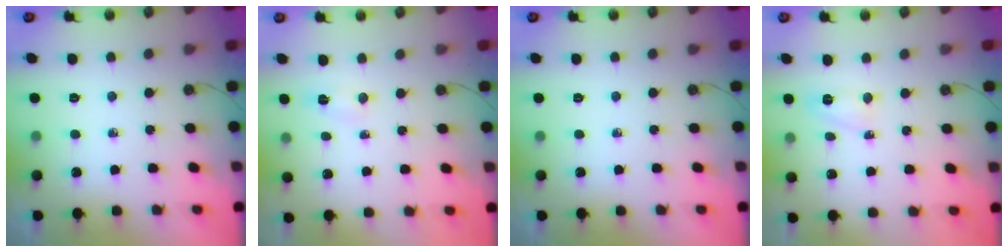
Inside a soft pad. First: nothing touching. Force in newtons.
{"total": 2.9, "press": 2.9, "slide": 0.4}
{"total": 0.0}
{"total": 3.9, "press": 3.8, "slide": 0.7}